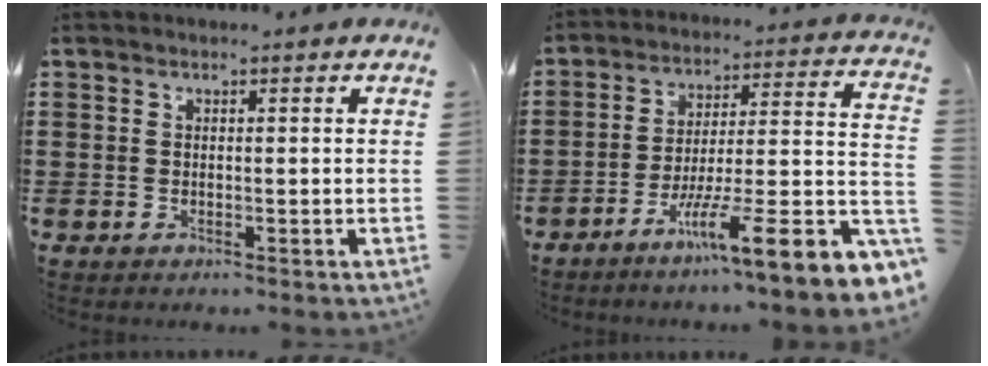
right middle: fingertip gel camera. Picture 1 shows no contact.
{"total": 9.7, "force": [-6.1, -0.3, 7.6], "torque": [-0.109, -0.022, -0.121]}